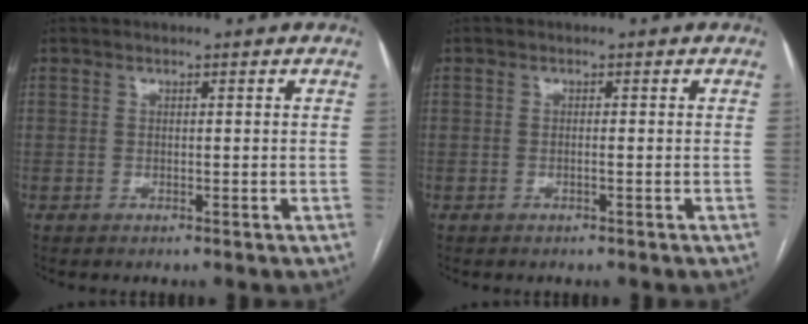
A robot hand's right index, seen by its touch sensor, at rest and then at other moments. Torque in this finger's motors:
{"motor_torque": [0.20, 0.13, 0.01, 0.01]}